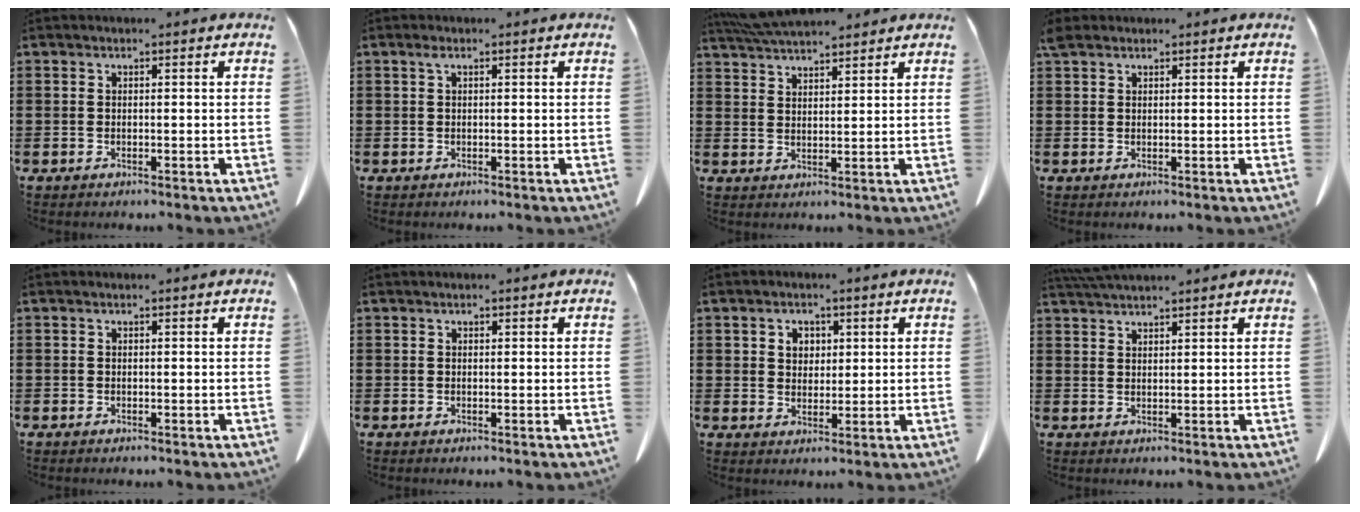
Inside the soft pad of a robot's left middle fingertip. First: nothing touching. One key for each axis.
{"total": 0.9, "fx": 0.4, "fy": 0.3, "fz": 0.8, "tx": -0.017, "ty": 0.003, "tz": 0.006}
{"total": 5.3, "fx": 4.9, "fy": 0.8, "fz": 1.8, "tx": -0.050, "ty": -0.009, "tz": 0.093}
{"total": 1.5, "fx": 1.3, "fy": 0.6, "fz": 0.5, "tx": -0.014, "ty": 0.000, "tz": 0.026}
{"total": 0.0}
{"total": 0.0}
{"total": 2.7, "fx": 1.3, "fy": 2.2, "fz": 0.7, "tx": -0.016, "ty": 0.006, "tz": 0.021}
{"total": 3.0, "fx": 2.9, "fy": 0.2, "fz": 0.8, "tx": -0.024, "ty": -0.003, "tz": 0.055}